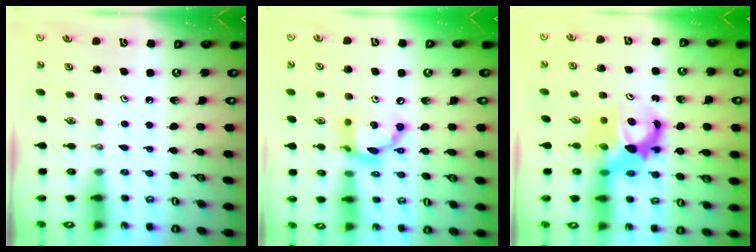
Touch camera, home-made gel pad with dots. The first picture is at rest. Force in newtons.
{"total": 11.9, "press": 11.9, "slide": 0.9}
{"total": 8.3, "press": 8.2, "slide": 0.5}